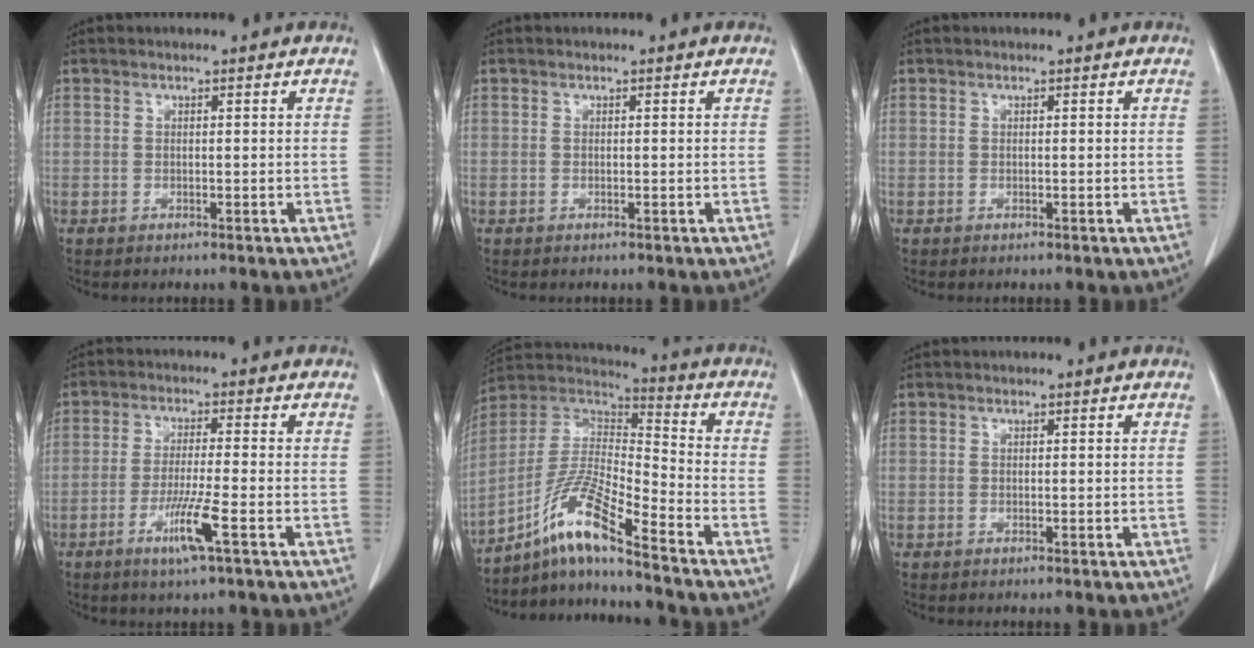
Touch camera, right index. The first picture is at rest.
{"total": 0.0}
{"total": 0.0}
{"total": 6.4, "force": [-3.0, -0.5, 5.7], "torque": [-0.109, -0.016, -0.056]}
{"total": 13.0, "force": [-9.2, 0.1, 9.2], "torque": [-0.189, 0.009, -0.171]}
{"total": 0.0}